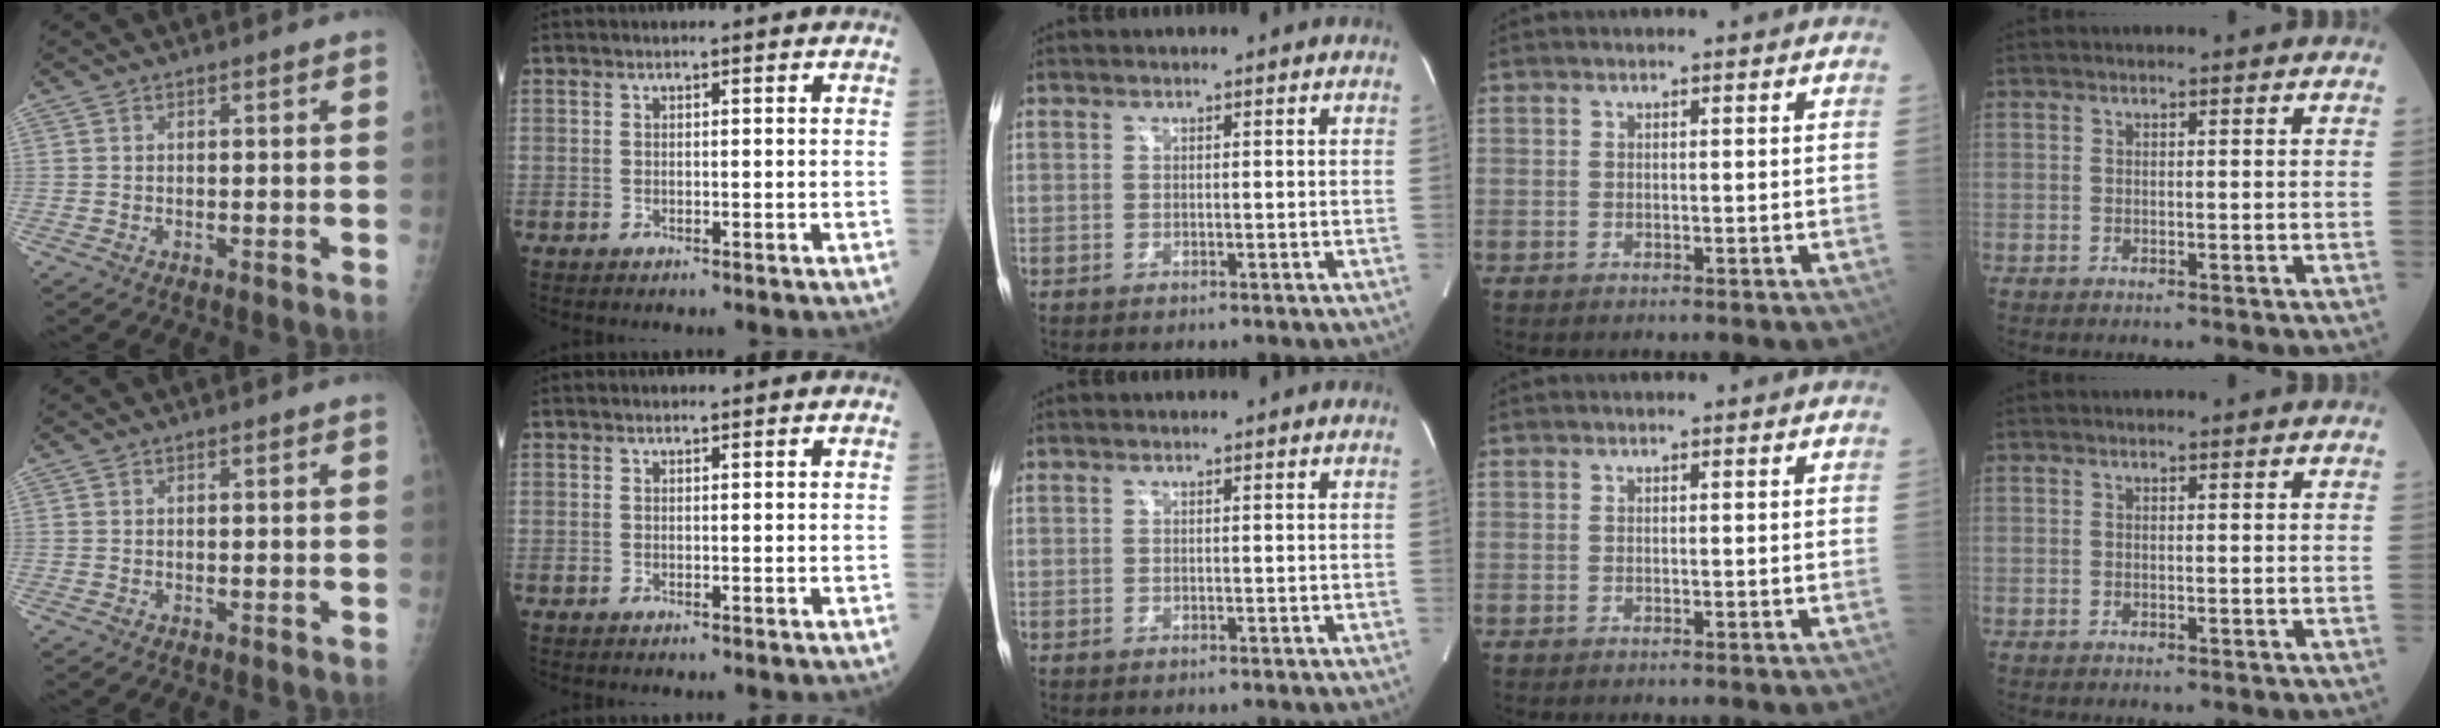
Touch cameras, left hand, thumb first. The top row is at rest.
{}